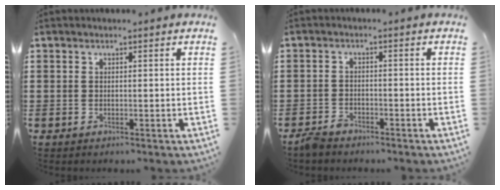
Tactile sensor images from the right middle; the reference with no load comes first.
{"total": 2.2, "force": [-2.0, 0.6, 0.6], "torque": [-0.031, -0.003, -0.044]}